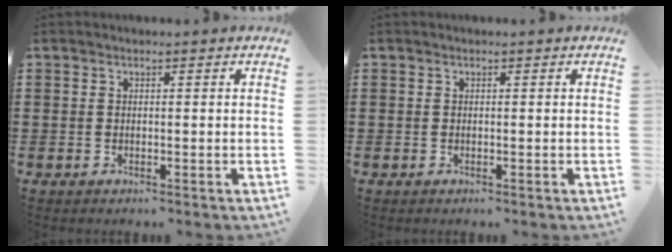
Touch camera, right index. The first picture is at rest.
{"total": 0.0}